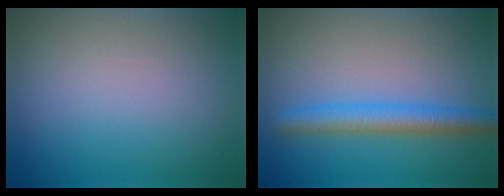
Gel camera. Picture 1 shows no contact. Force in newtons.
{"total": 3.7, "press": 3.7, "slide": 0.2}